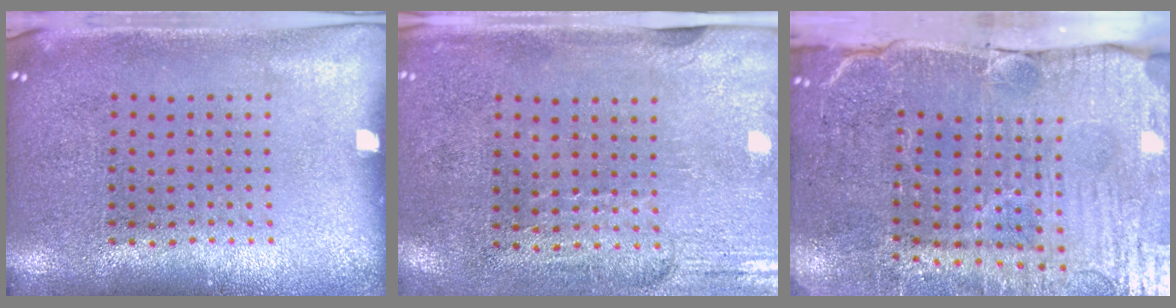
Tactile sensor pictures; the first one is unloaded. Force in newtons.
{"total": 2.9, "press": 2.5, "slide": 1.5}
{"total": 5.0, "press": 4.3, "slide": 2.6}